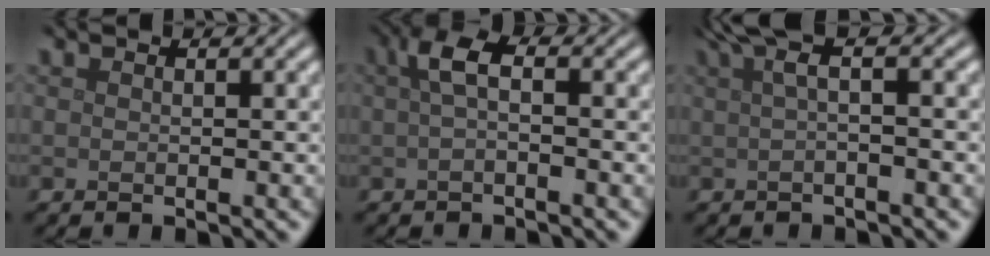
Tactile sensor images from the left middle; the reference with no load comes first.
{"total": 2.7, "force": [0.4, 0.8, 2.5], "torque": [-0.049, 0.009, 0.001]}
{"total": 3.2, "force": [1.0, 0.9, 2.9], "torque": [-0.045, 0.008, 0.011]}